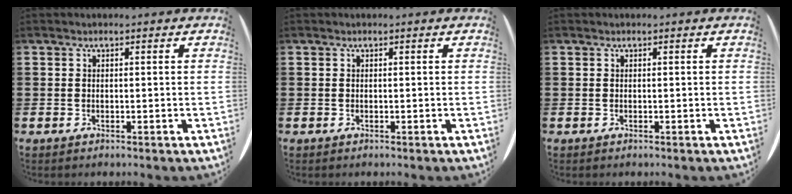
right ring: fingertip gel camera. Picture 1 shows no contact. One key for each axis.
{"total": 0.0}
{"total": 0.0}